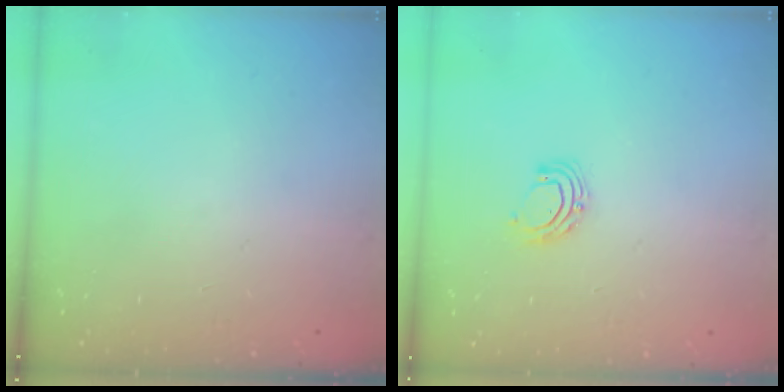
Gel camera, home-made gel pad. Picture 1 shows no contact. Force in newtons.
{"total": 7.6, "press": 7.5, "slide": 0.9}